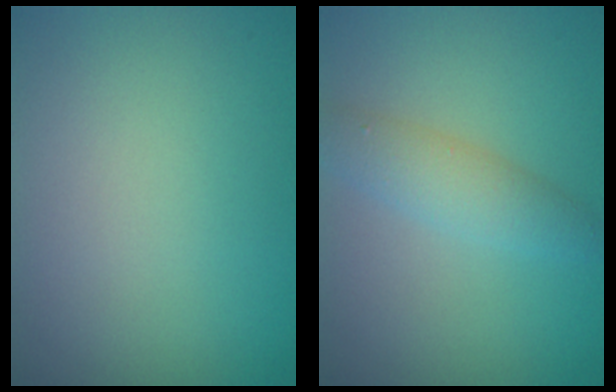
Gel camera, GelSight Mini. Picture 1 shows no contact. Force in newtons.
{"total": 2.8, "press": 2.8, "slide": 0.1}